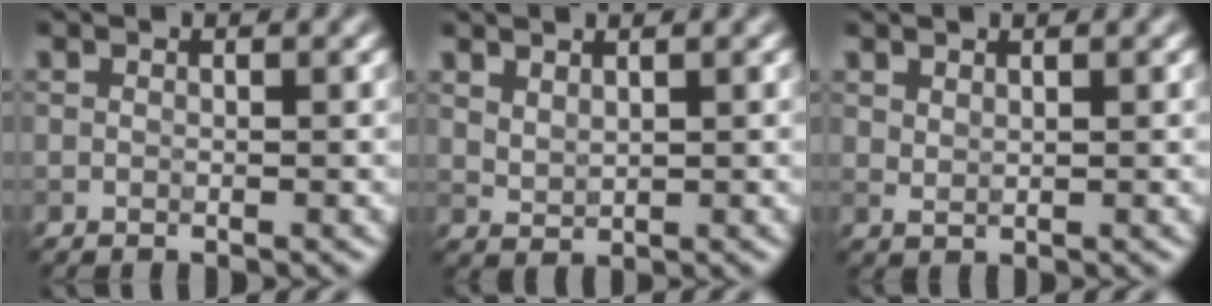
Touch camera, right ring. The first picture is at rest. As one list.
[{"total": 1.3, "force": [1.1, 0.5, 0.5], "torque": [-0.015, -0.001, 0.028]}, {"total": 0.9, "force": [0.8, 0.2, 0.3], "torque": [-0.011, -0.001, 0.019]}]